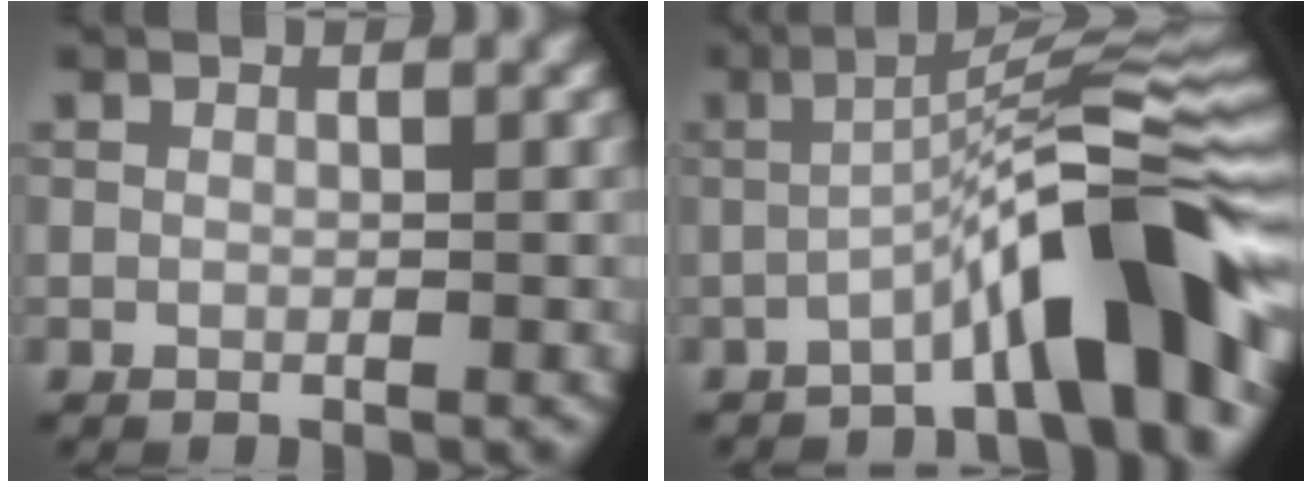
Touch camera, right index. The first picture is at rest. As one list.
[{"total": 9.2, "force": [-4.0, 1.3, 8.2], "torque": [-0.108, 0.027, -0.071]}]